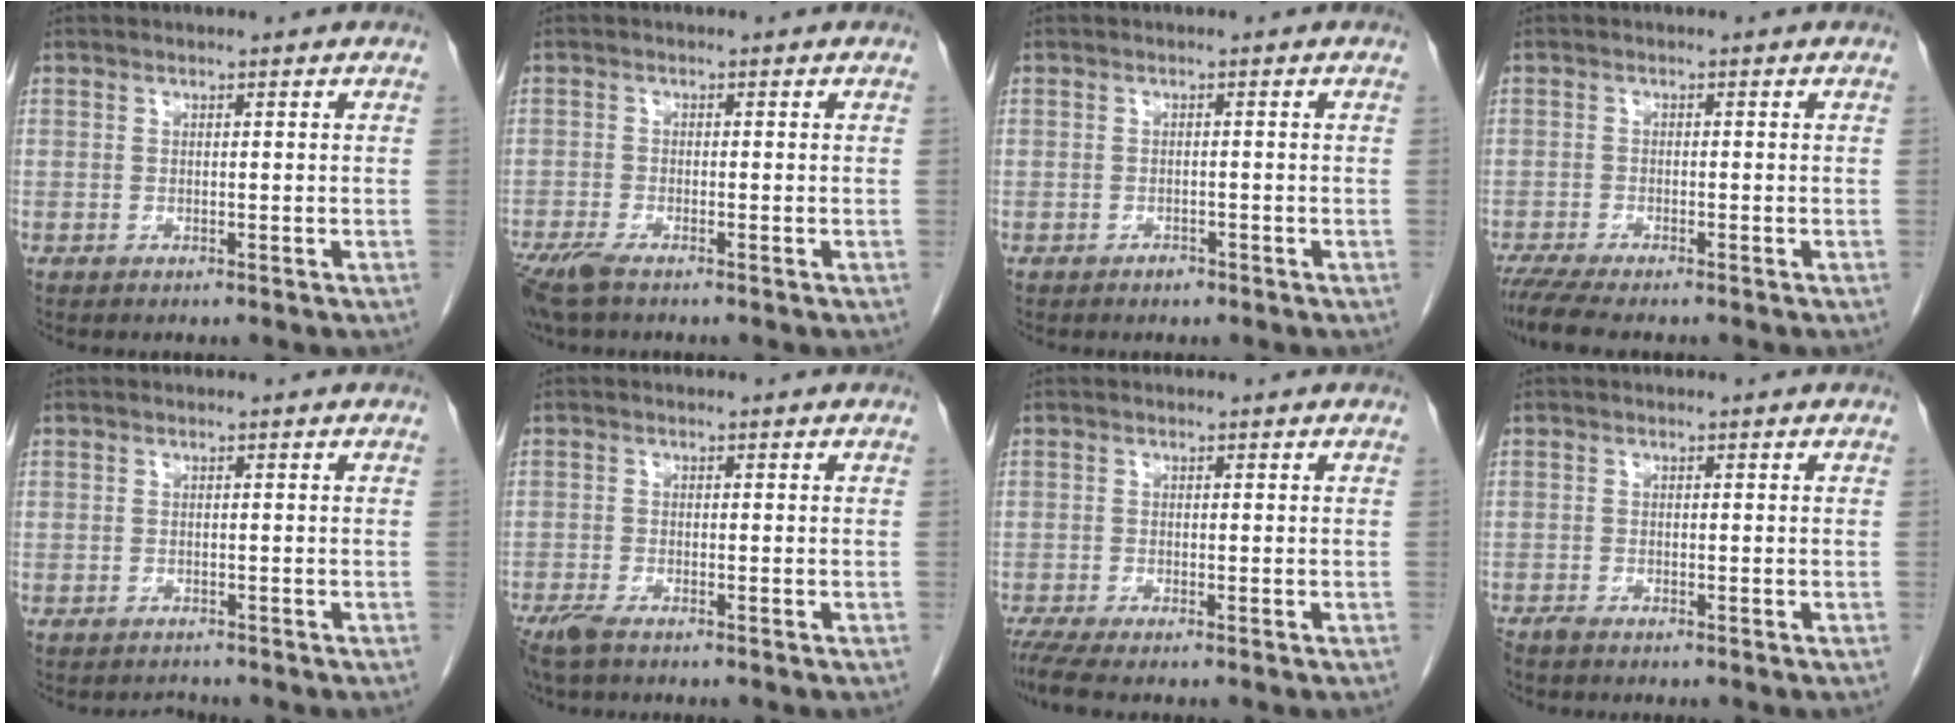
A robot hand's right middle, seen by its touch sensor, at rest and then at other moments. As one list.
[{"total": 4.5, "force": [-3.4, 0.8, 2.9], "torque": [-0.060, -0.014, -0.062]}, {"total": 1.0, "force": [-0.8, 0.5, 0.3], "torque": [-0.005, 0.002, -0.011]}, {"total": 5.7, "force": [-4.8, 0.4, 3.0], "torque": [-0.052, -0.016, -0.080]}, {"total": 1.1, "force": [-0.9, 0.4, -0.4], "torque": [-0.002, -0.005, -0.017]}, {"total": 3.3, "force": [-2.5, 0.7, 2.0], "torque": [-0.047, -0.010, -0.047]}, {"total": 3.4, "force": [-2.7, 0.1, 2.1], "torque": [-0.043, -0.010, -0.053]}, {"total": 1.2, "force": [-1.1, 0.1, 0.5], "torque": [-0.016, -0.004, -0.021]}]